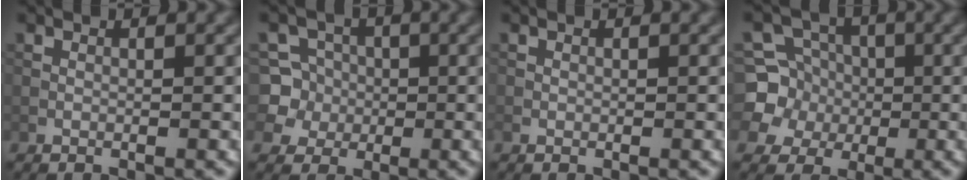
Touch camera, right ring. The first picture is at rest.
{"total": 5.5, "force": [-0.1, 5.4, 0.9], "torque": [-0.009, 0.015, -0.001]}
{"total": 0.6, "force": [-0.3, 0.5, 0.2], "torque": [-0.002, -0.003, -0.006]}
{"total": 6.8, "force": [-0.7, 6.6, 1.3], "torque": [-0.033, 0.024, -0.039]}